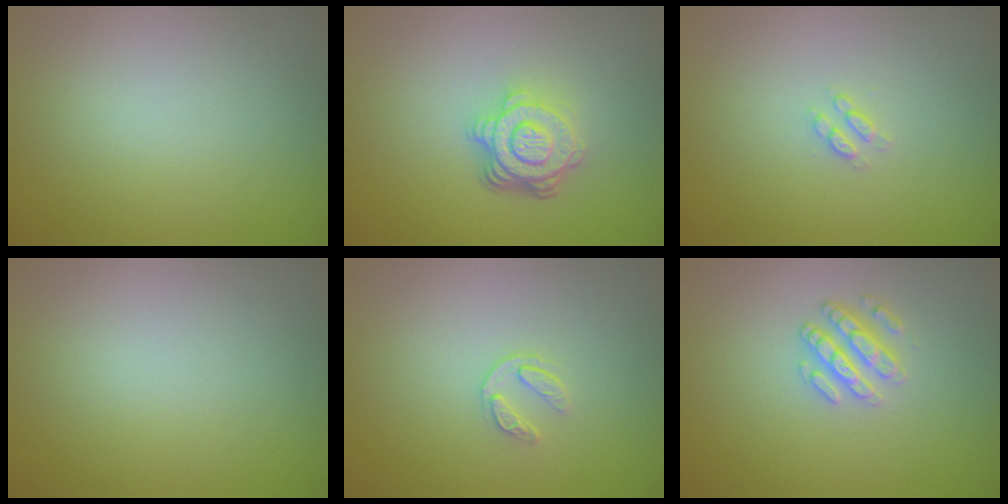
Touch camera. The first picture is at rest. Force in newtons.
{"total": 4.7, "press": 3.4, "slide": 3.3}
{"total": 1.2, "press": 1.1, "slide": 0.3}
{"total": 0.0}
{"total": 1.3, "press": 0.8, "slide": 1.1}
{"total": 2.5, "press": 2.4, "slide": 0.8}